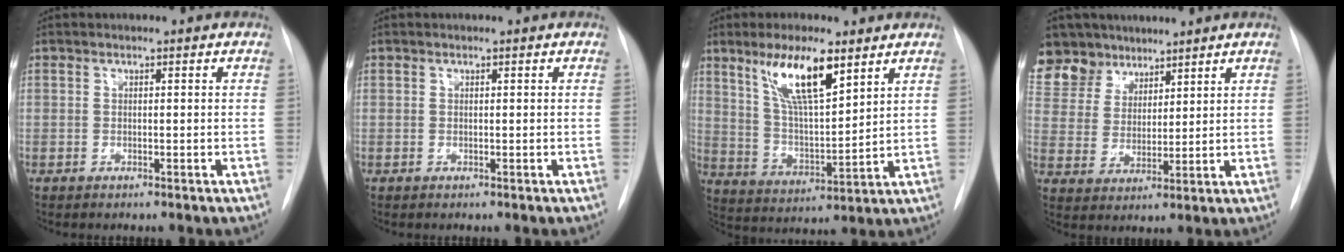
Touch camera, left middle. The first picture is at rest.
{"total": 0.0}
{"total": 11.6, "force": [6.8, 2.2, 9.1], "torque": [-0.173, 0.000, 0.130]}
{"total": 13.7, "force": [10.5, 8.2, 2.9], "torque": [-0.075, 0.034, 0.208]}